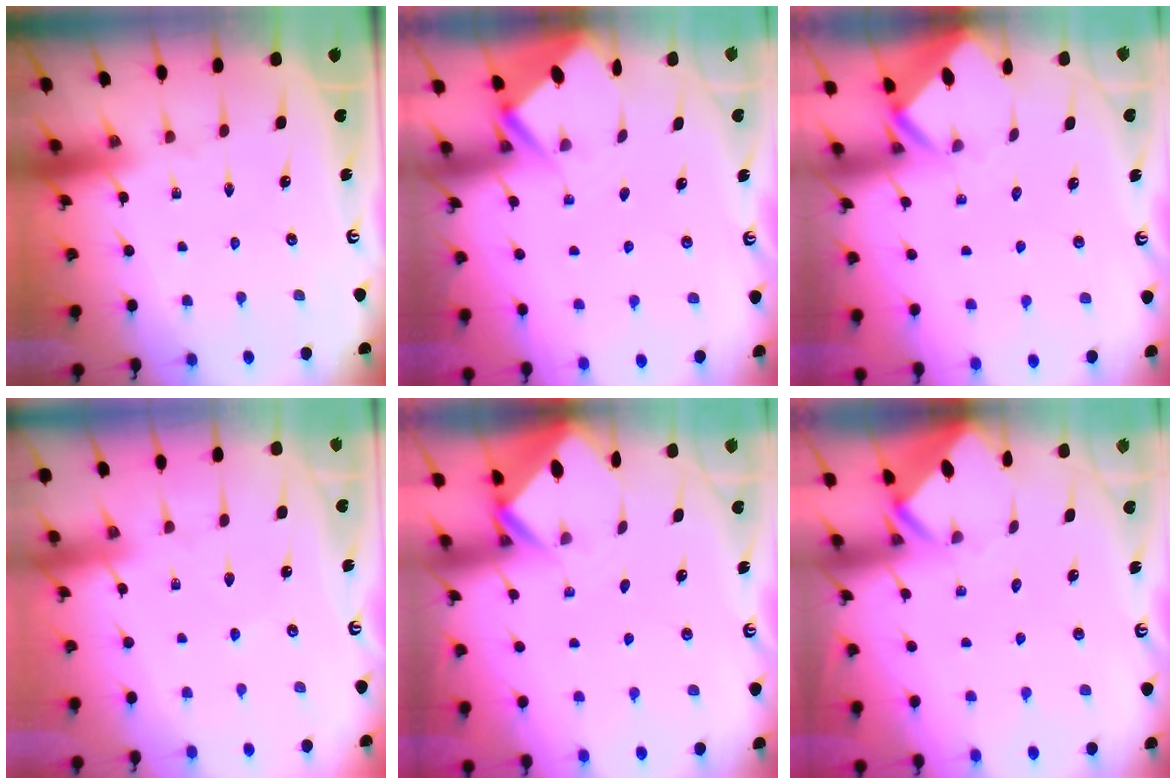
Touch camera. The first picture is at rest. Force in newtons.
{"total": 3.0, "press": 3.0, "slide": 0.4}
{"total": 2.4, "press": 2.4, "slide": 0.1}
{"total": 2.4, "press": 2.4, "slide": 0.5}
{"total": 2.4, "press": 2.4, "slide": 0.2}
{"total": 3.4, "press": 3.4, "slide": 0.1}